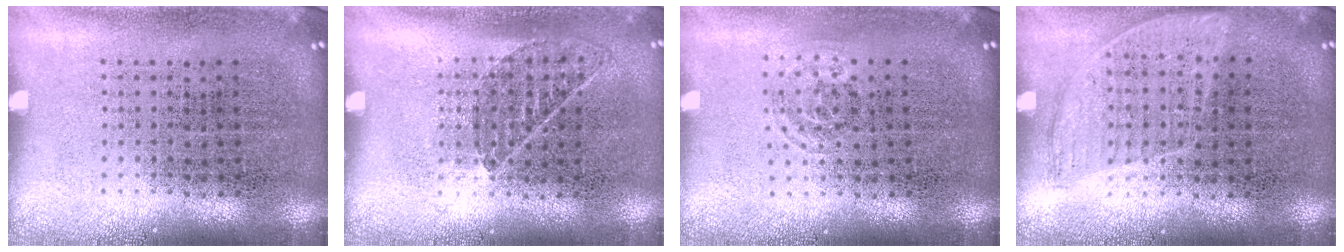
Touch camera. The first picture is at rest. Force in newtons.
{"total": 0.9, "press": 0.7, "slide": 0.6}
{"total": 0.7, "press": 0.5, "slide": 0.5}
{"total": 0.9, "press": 0.7, "slide": 0.4}